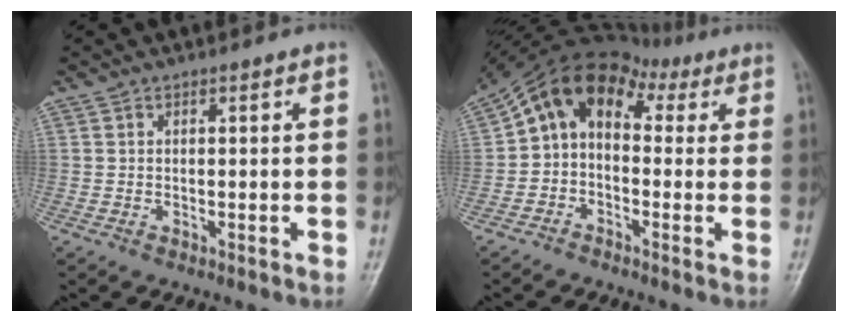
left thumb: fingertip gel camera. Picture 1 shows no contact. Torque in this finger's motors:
{"motor_torque": [-0.04, 0.94, 0.68, 0.61, 0.33]}